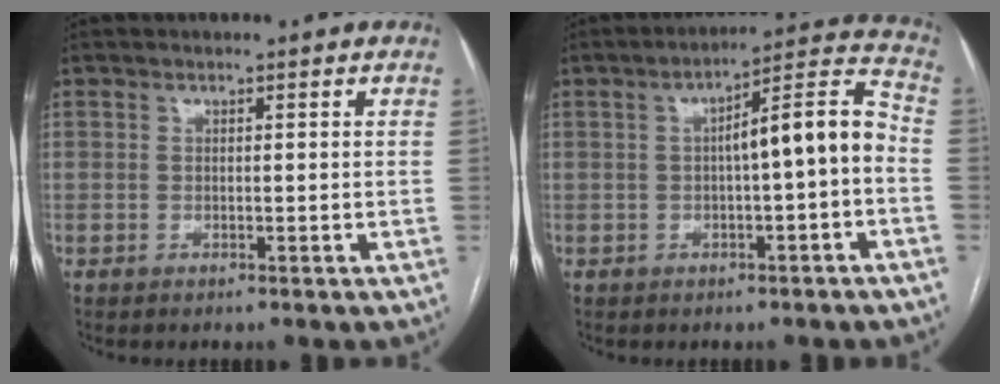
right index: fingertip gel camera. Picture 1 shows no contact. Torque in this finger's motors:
{"motor_torque": [0.79, -0.17, 0.54, 0.10]}